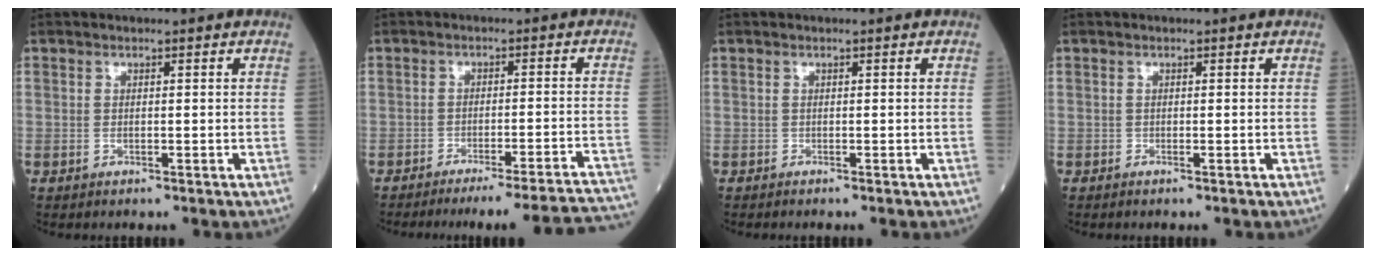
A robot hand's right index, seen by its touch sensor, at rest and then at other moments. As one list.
[{"total": 18.6, "force": [-17.8, -1.1, 5.4], "torque": [-0.019, -0.008, -0.218]}, {"total": 0.0}, {"total": 0.0}]